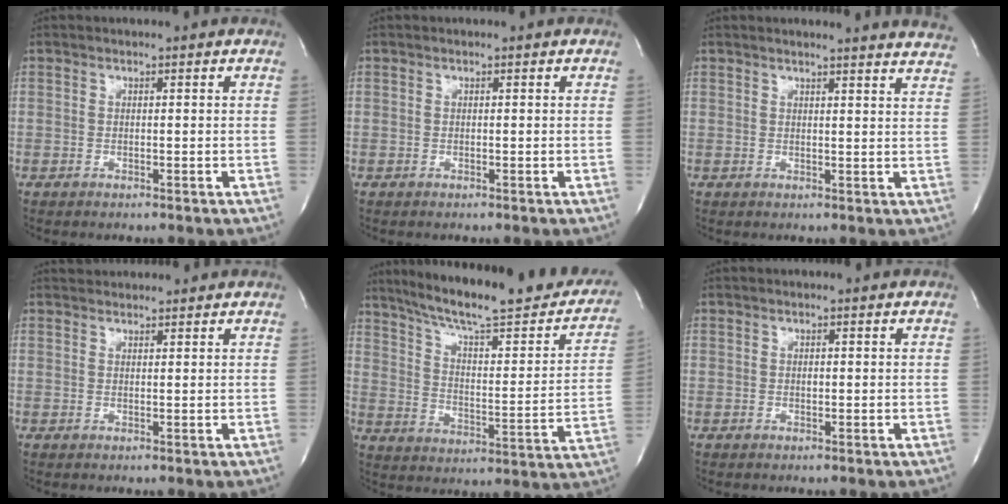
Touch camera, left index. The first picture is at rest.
{"total": 0.0}
{"total": 13.9, "force": [13.6, -0.1, 3.0], "torque": [-0.032, -0.064, 0.132]}
{"total": 3.5, "force": [3.4, 0.8, 0.3], "torque": [-0.008, 0.028, 0.051]}
{"total": 27.3, "force": [22.5, 4.4, 14.7], "torque": [-0.219, -0.035, 0.297]}
{"total": 0.0}